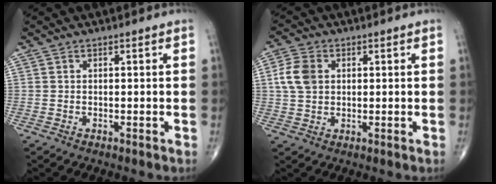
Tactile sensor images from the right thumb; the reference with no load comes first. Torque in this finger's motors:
{"motor_torque": [-0.68, 0.79, 0.33, -0.08, 0.03]}